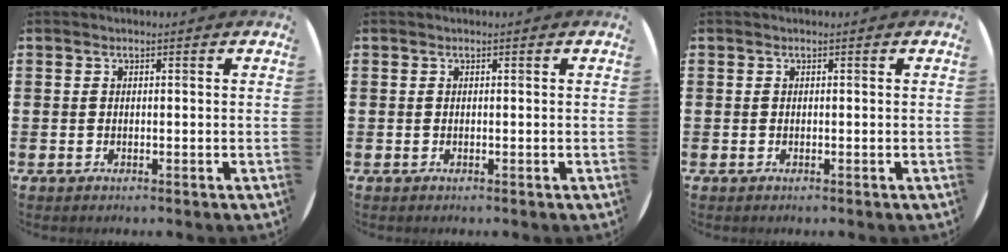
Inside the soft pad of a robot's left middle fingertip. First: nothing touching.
{"total": 0.0}
{"total": 0.0}